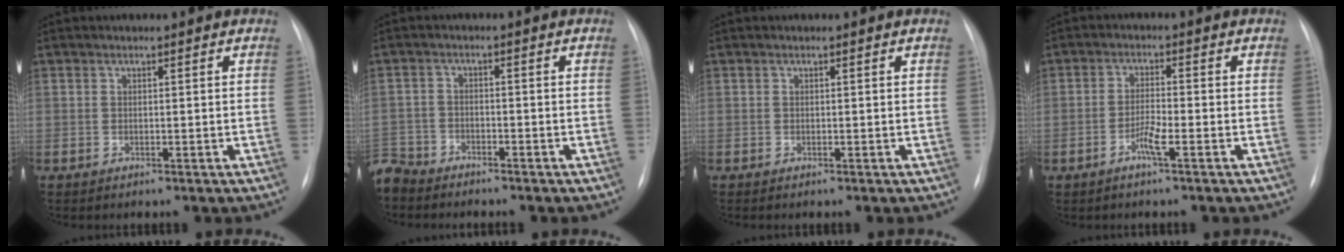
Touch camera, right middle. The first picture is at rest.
{"total": 6.5, "force": [-5.9, 2.6, 0.4], "torque": [-0.013, -0.008, -0.110]}
{"total": 0.0}
{"total": 2.9, "force": [-1.6, -0.1, 2.4], "torque": [-0.050, -0.001, -0.035]}